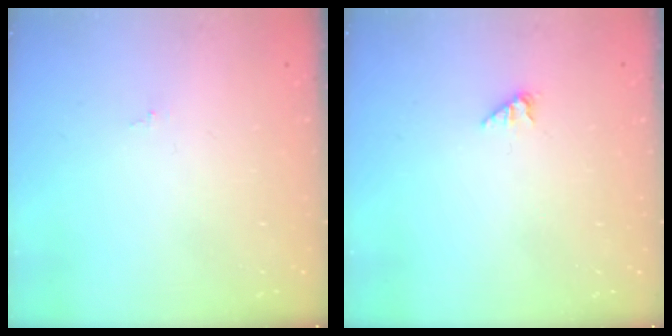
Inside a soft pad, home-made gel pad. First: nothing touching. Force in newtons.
{"total": 1.7, "press": 1.7, "slide": 0.3}